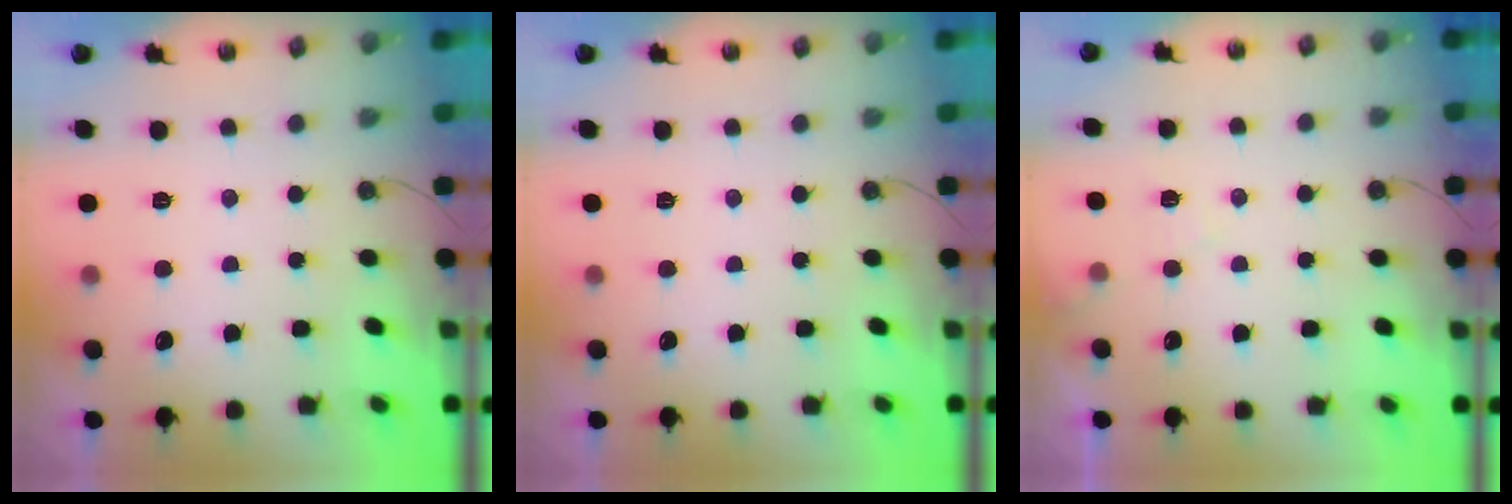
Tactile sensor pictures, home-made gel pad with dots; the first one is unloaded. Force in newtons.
{"total": 0.0}
{"total": 6.4, "press": 6.3, "slide": 0.8}